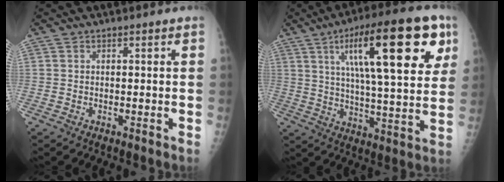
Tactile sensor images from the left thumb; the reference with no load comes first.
{"total": 25.1, "force": [10.4, 7.0, 21.7], "torque": [-0.305, -0.010, 0.159]}